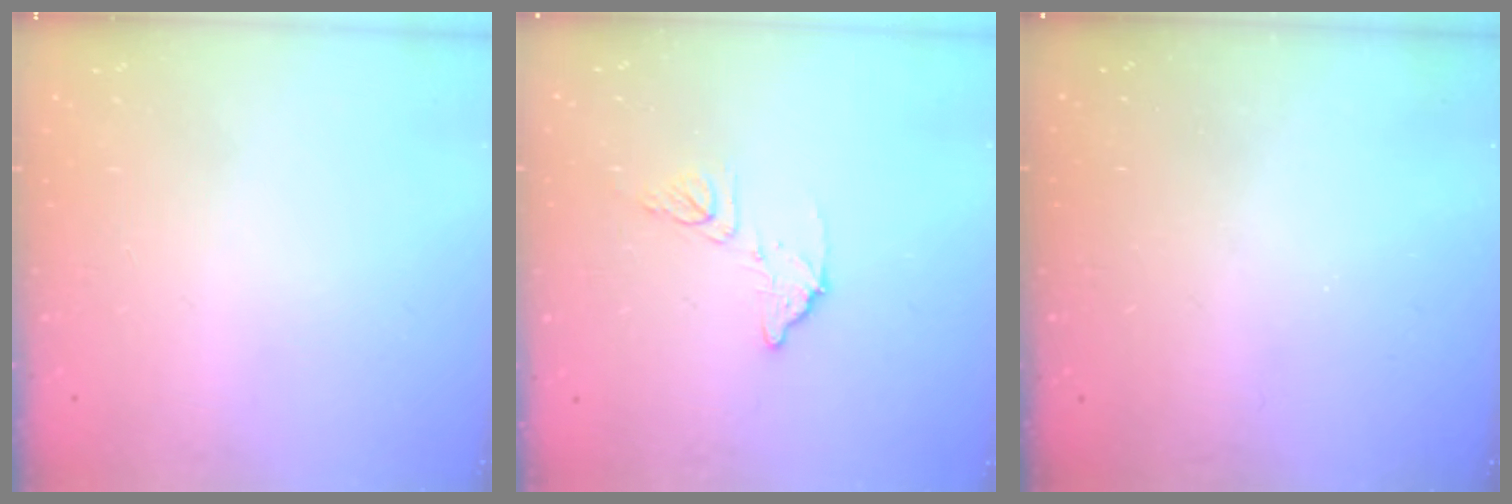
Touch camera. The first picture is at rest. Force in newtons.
{"total": 8.9, "press": 8.9, "slide": 0.5}
{"total": 3.3, "press": 3.3, "slide": 0.1}